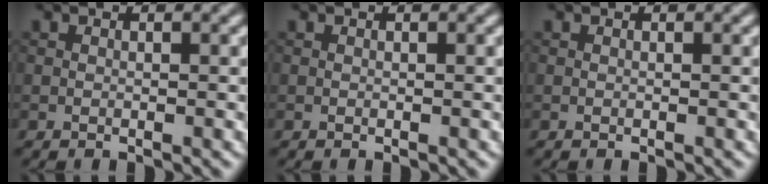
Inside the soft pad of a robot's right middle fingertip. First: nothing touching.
{"total": 0.0}
{"total": 0.0}